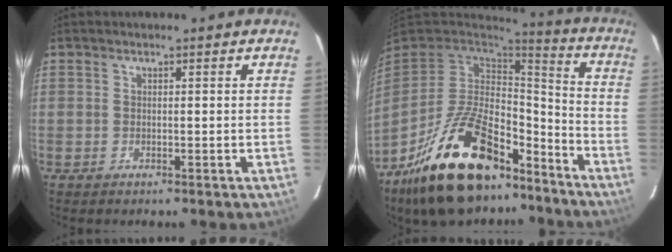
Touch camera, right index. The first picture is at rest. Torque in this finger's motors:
{"motor_torque": [1.08, -1.06, 1.05, 0.21]}